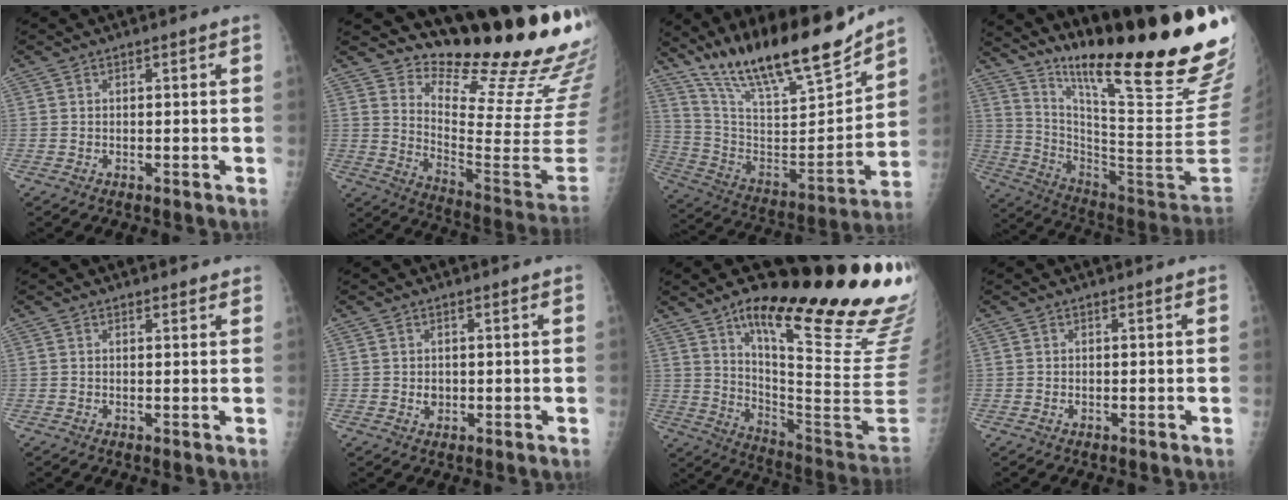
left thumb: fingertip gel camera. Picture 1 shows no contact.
{"total": 23.5, "force": [20.0, 3.6, 11.9], "torque": [-0.144, -0.199, 0.278]}
{"total": 25.4, "force": [19.8, 6.1, 14.7], "torque": [-0.217, -0.092, 0.342]}
{"total": 29.7, "force": [21.1, 0.9, 20.9], "torque": [-0.298, -0.137, 0.334]}
{"total": 2.3, "force": [2.1, 0.7, 0.3], "torque": [0.007, -0.009, 0.021]}
{"total": 1.6, "force": [0.6, 1.2, 0.8], "torque": [-0.007, -0.005, 0.012]}
{"total": 29.5, "force": [17.1, 4.2, 23.6], "torque": [-0.277, -0.082, 0.270]}
{"total": 0.6, "force": [0.4, 0.3, 0.2], "torque": [-0.007, -0.003, 0.006]}